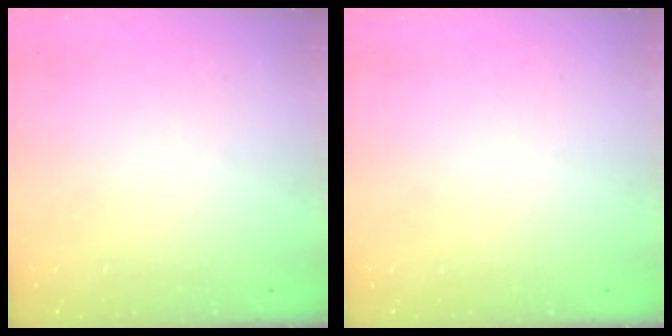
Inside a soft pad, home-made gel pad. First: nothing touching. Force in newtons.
{"total": 0.0}